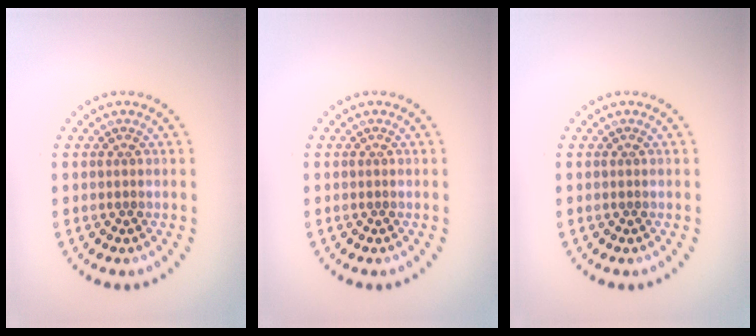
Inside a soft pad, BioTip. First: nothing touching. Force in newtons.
{"total": 0.0}
{"total": 0.0}